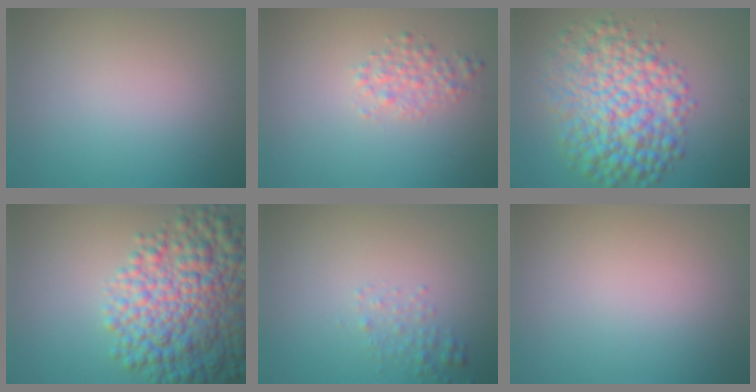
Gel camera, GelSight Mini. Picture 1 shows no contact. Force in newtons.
{"total": 1.8, "press": 1.8, "slide": 0.1}
{"total": 8.4, "press": 8.4, "slide": 0.0}
{"total": 9.6, "press": 9.6, "slide": 0.3}
{"total": 1.3, "press": 1.3, "slide": 0.1}
{"total": 0.0}